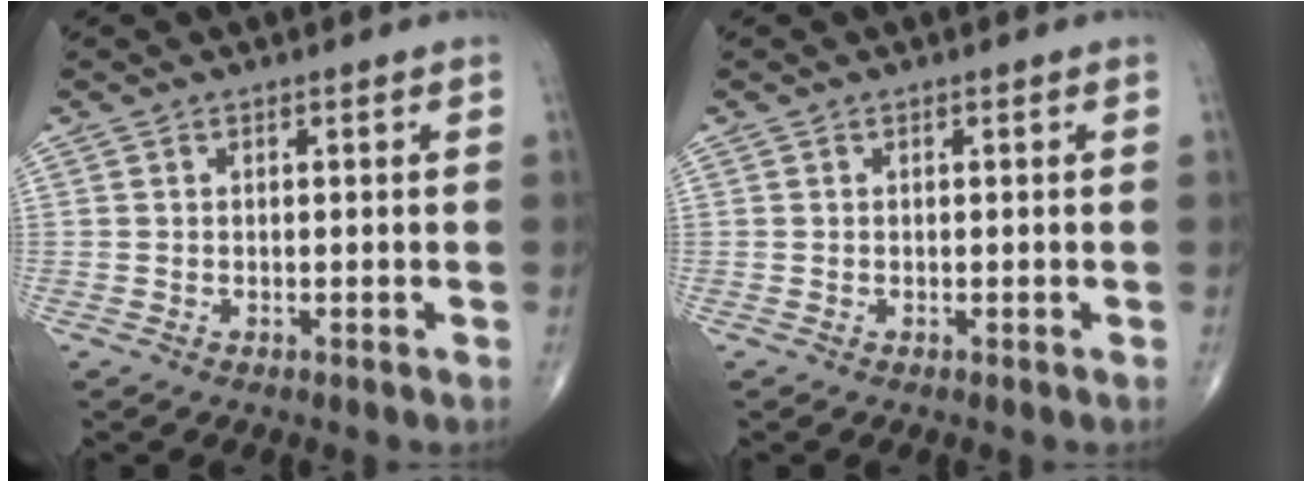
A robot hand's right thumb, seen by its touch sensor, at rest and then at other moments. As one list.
[{"total": 0.0}]